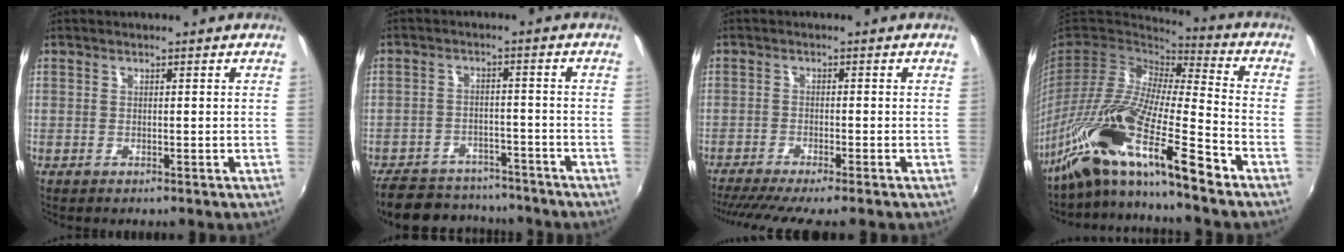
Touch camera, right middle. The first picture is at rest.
{"total": 16.0, "force": [-13.4, 6.8, 5.4], "torque": [-0.137, 0.013, -0.187]}
{"total": 7.8, "force": [-6.7, -0.4, 3.9], "torque": [-0.091, -0.029, -0.110]}
{"total": 19.6, "force": [-13.4, 2.0, 14.3], "torque": [-0.269, -0.020, -0.270]}